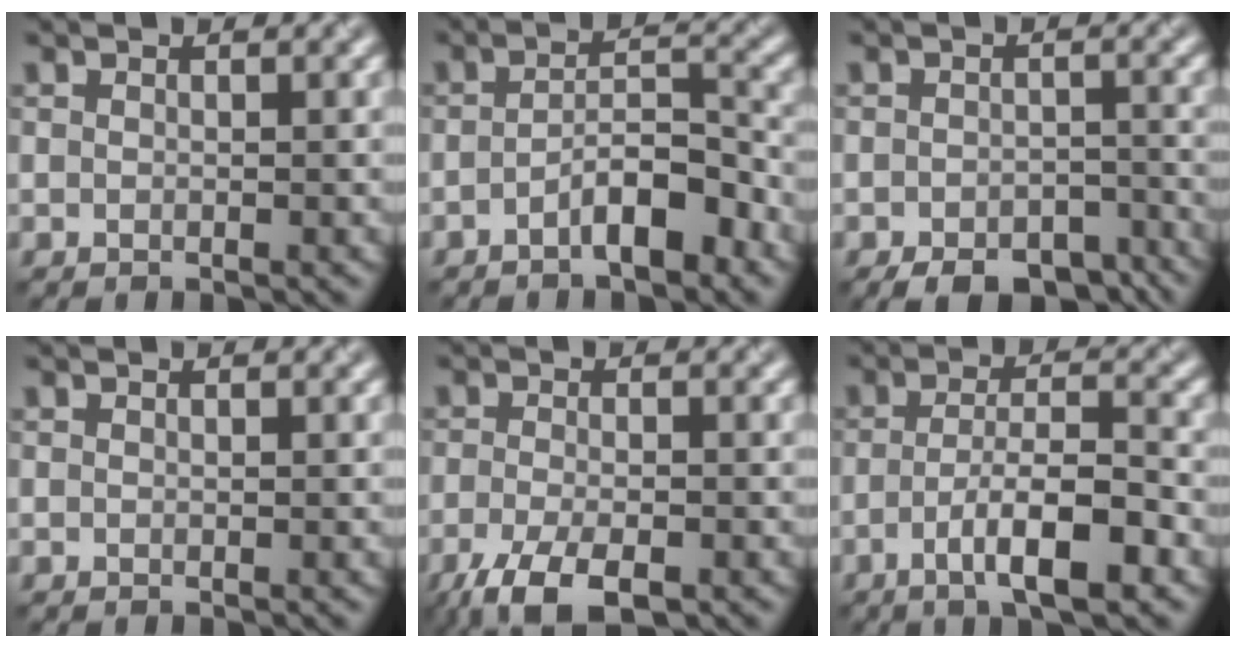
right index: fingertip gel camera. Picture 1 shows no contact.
{"total": 4.3, "force": [-2.4, 1.2, 3.3], "torque": [-0.056, 0.016, -0.042]}
{"total": 6.1, "force": [-4.7, 2.6, 2.8], "torque": [-0.037, -0.010, -0.065]}
{"total": 0.0}
{"total": 5.8, "force": [-3.6, 1.9, 4.1], "torque": [-0.086, -0.010, -0.069]}
{"total": 6.0, "force": [-2.6, 1.2, 5.3], "torque": [-0.094, 0.009, -0.045]}